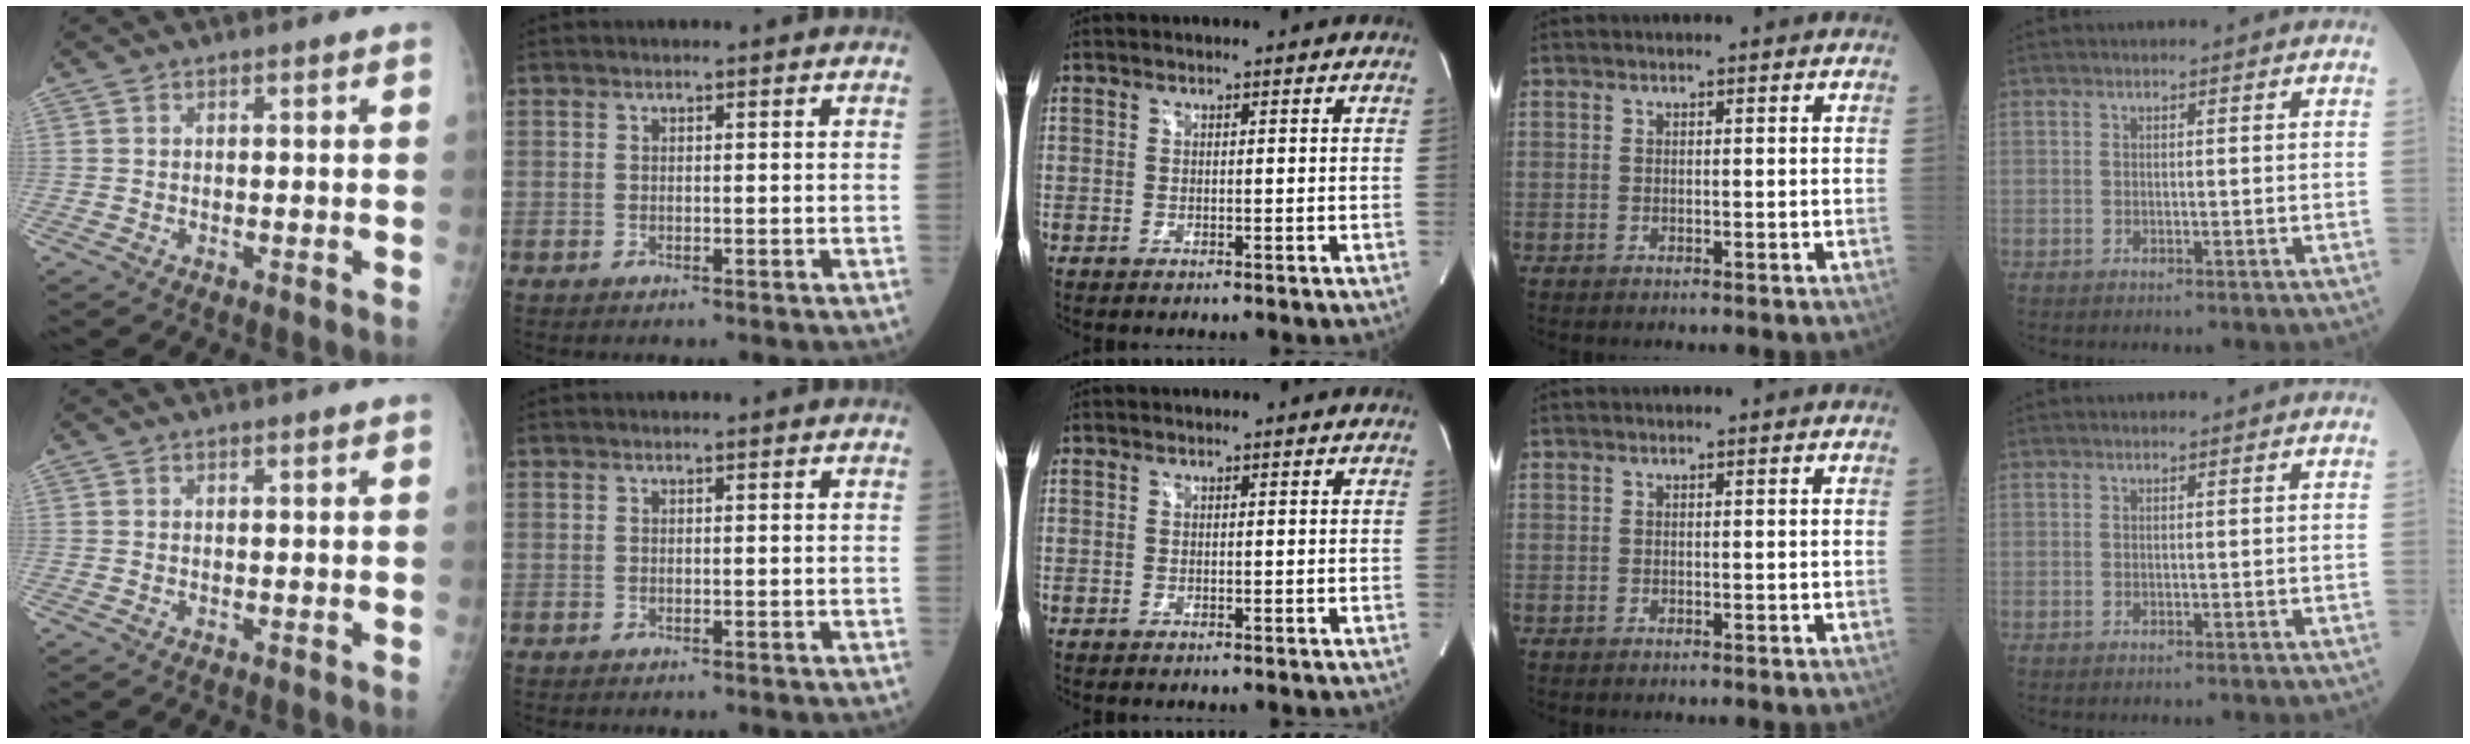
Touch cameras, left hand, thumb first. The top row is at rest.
{}